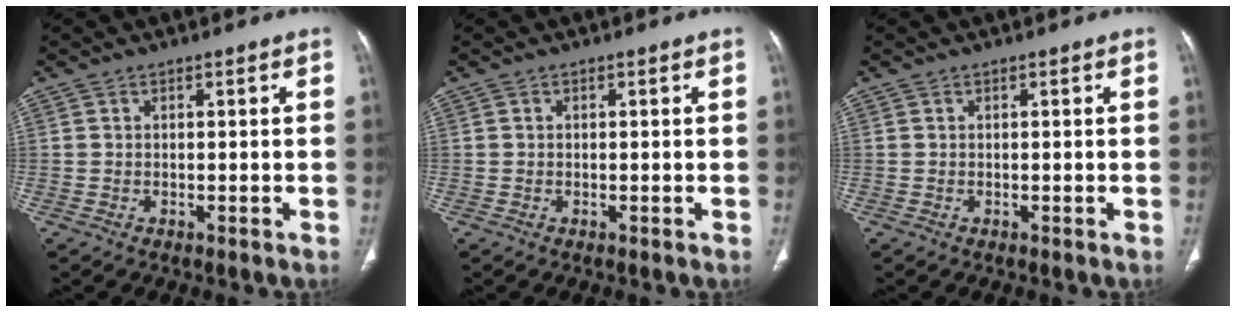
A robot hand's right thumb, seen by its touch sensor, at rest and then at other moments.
{"total": 0.0}
{"total": 0.0}